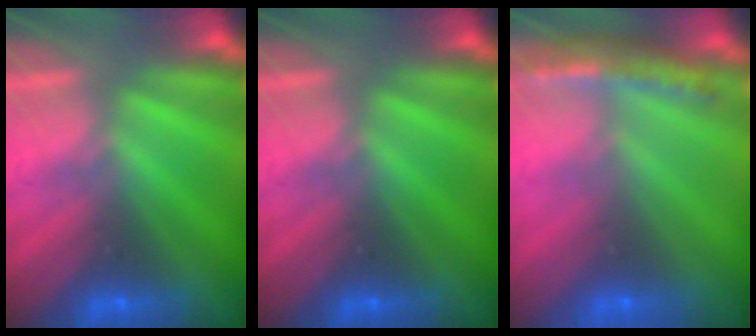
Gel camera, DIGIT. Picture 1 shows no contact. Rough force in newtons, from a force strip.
{"total": 0.0}
{"total": 9.7}